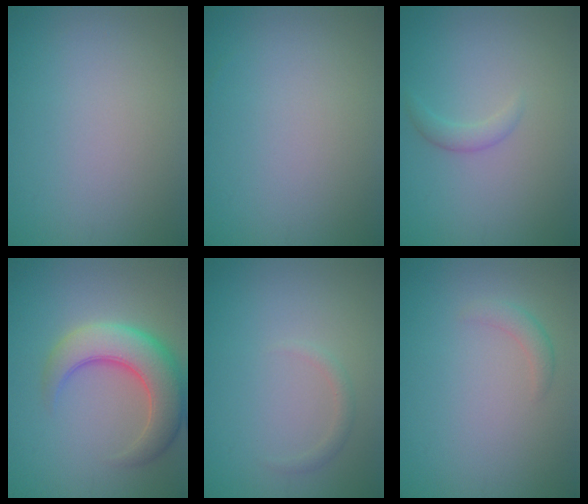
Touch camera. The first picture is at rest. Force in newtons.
{"total": 0.0}
{"total": 1.3, "press": 1.3, "slide": 0.0}
{"total": 7.0, "press": 7.0, "slide": 0.5}
{"total": 1.0, "press": 1.0, "slide": 0.1}
{"total": 1.4, "press": 1.4, "slide": 0.0}